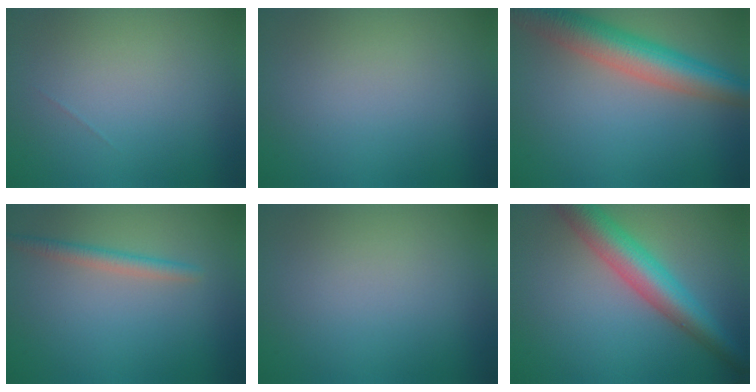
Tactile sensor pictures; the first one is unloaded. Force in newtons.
{"total": 0.0}
{"total": 7.2, "press": 7.2, "slide": 0.5}
{"total": 1.9, "press": 1.9, "slide": 0.0}
{"total": 0.0}
{"total": 6.3, "press": 6.3, "slide": 0.1}